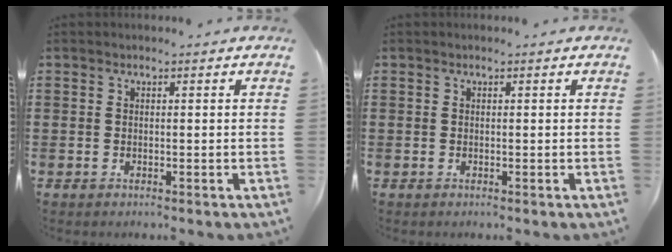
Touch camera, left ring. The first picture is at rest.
{"total": 0.0}